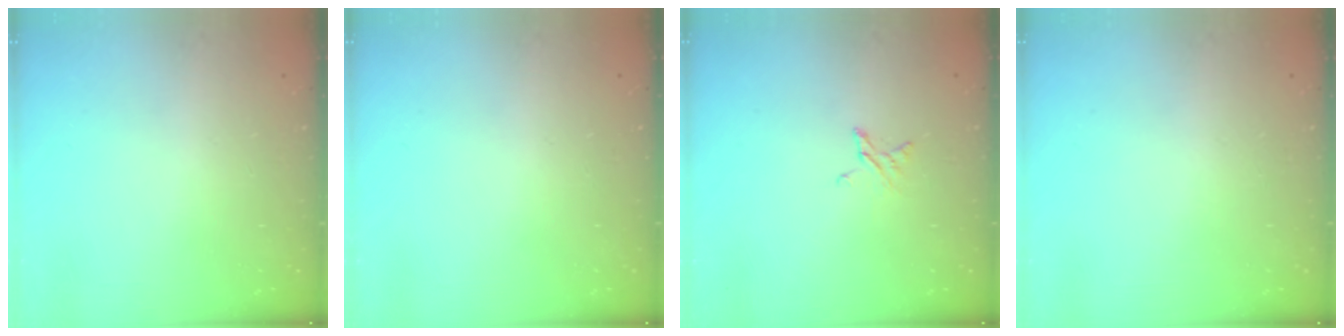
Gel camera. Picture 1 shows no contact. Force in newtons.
{"total": 0.0}
{"total": 3.0, "press": 3.0, "slide": 0.3}
{"total": 0.0}